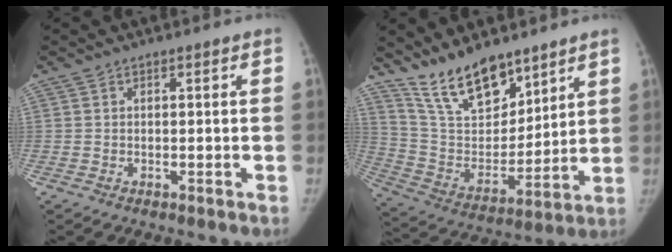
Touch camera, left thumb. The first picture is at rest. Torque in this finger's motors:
{"motor_torque": [0.26, 0.18, 1.39, -1.39, 0.06]}